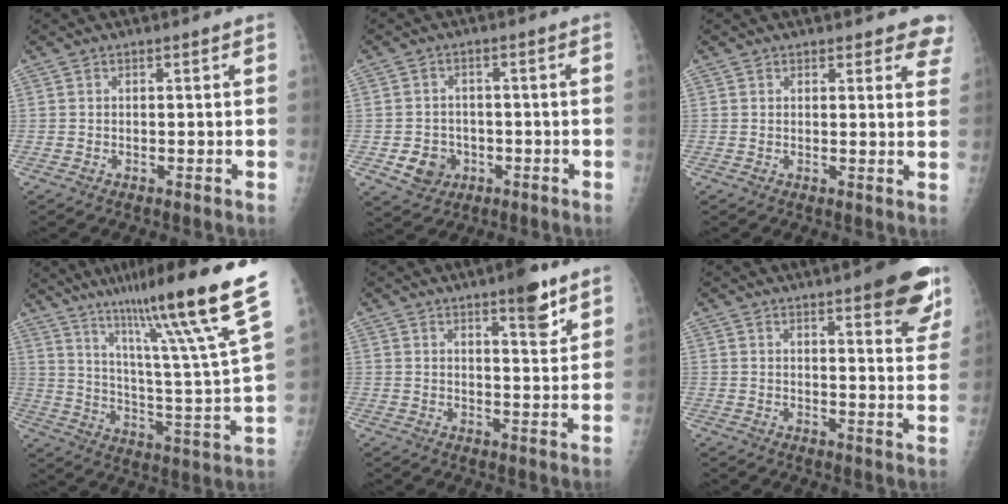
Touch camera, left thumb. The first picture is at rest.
{"total": 6.0, "force": [-1.9, 5.3, 2.3], "torque": [-0.013, 0.008, -0.026]}
{"total": 6.0, "force": [5.3, 2.7, 0.8], "torque": [0.042, -0.022, 0.037]}
{"total": 25.6, "force": [16.9, 0.8, 19.2], "torque": [-0.283, -0.071, 0.265]}
{"total": 7.1, "force": [4.6, 2.1, 5.0], "torque": [-0.054, -0.027, 0.062]}
{"total": 13.2, "force": [8.2, 3.6, 9.7], "torque": [-0.083, -0.039, 0.095]}